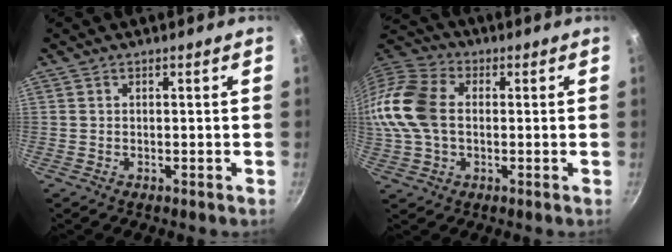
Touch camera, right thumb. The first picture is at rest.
{"total": 15.5, "force": [0.4, 10.6, 11.3], "torque": [-0.227, 0.029, -0.006]}